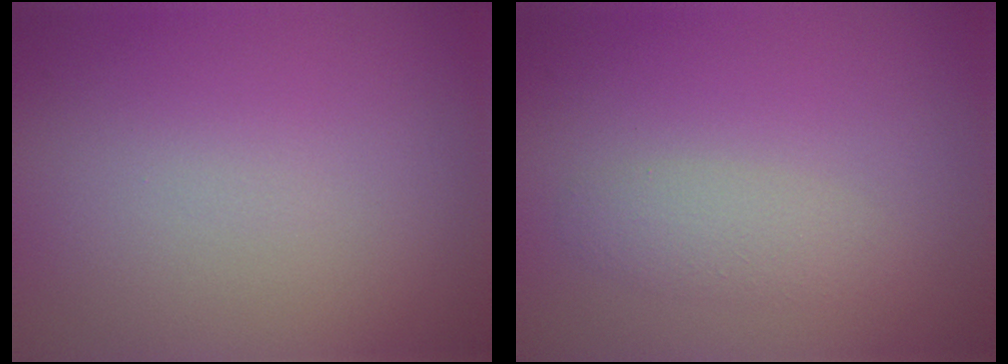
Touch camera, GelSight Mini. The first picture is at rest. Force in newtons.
{"total": 1.7, "press": 1.7, "slide": 0.1}